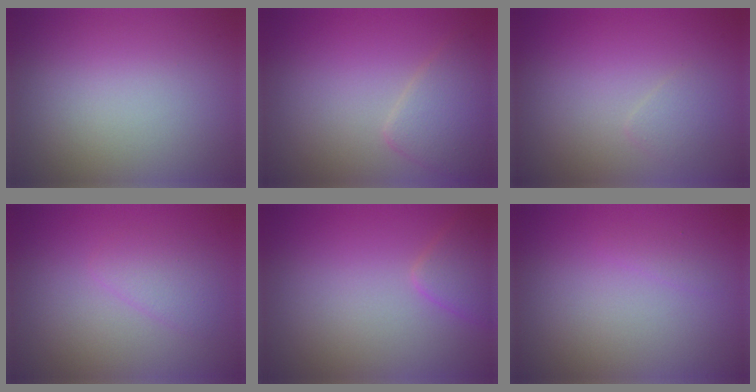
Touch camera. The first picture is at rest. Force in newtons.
{"total": 2.9, "press": 2.9, "slide": 0.1}
{"total": 1.0, "press": 1.0, "slide": 0.0}
{"total": 1.8, "press": 1.8, "slide": 0.1}
{"total": 2.1, "press": 2.1, "slide": 0.1}
{"total": 0.6, "press": 0.6, "slide": 0.0}